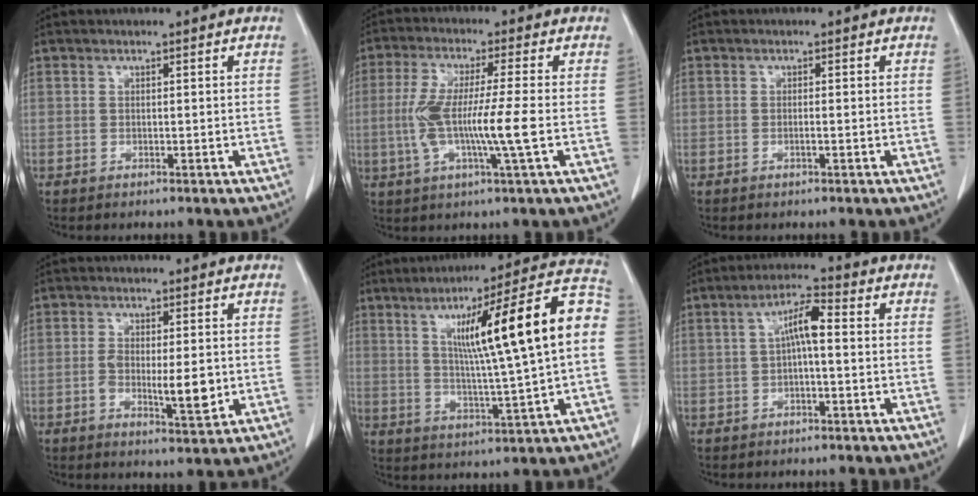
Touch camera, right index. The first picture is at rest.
{"total": 10.4, "force": [-1.4, -0.1, 10.3], "torque": [-0.206, -0.007, -0.033]}
{"total": 0.6, "force": [-0.2, 0.0, 0.5], "torque": [-0.011, 0.000, -0.004]}
{"total": 6.6, "force": [-1.0, 1.9, 6.3], "torque": [-0.101, -0.008, -0.014]}
{"total": 19.6, "force": [3.0, 0.2, 19.4], "torque": [-0.279, 0.026, 0.036]}
{"total": 5.2, "force": [0.3, 1.0, 5.1], "torque": [-0.093, 0.019, 0.003]}